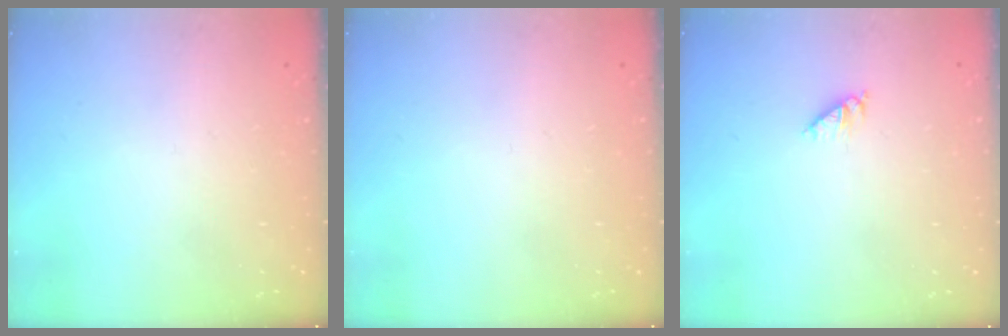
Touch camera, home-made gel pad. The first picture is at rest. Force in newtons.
{"total": 0.0}
{"total": 2.8, "press": 2.8, "slide": 0.5}